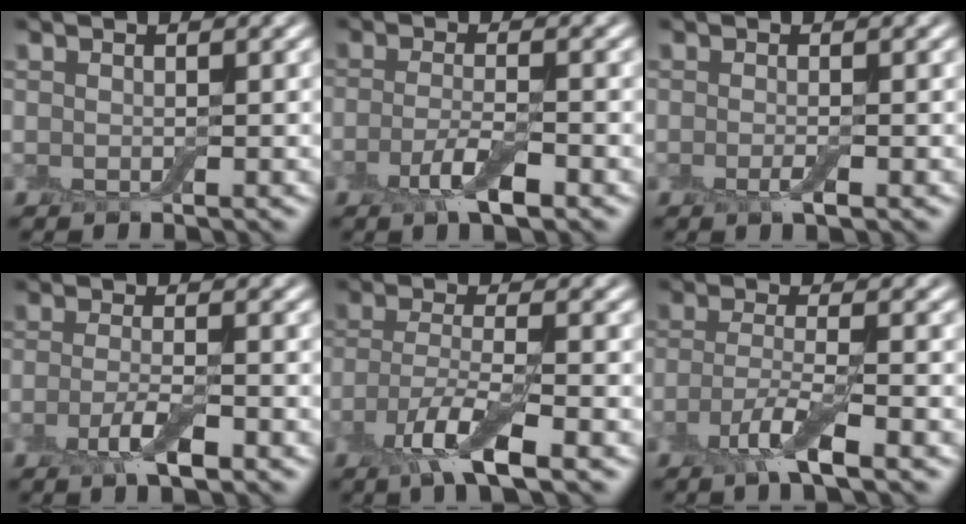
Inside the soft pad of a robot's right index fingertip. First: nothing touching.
{"total": 3.4, "force": [-1.6, 1.0, 2.8], "torque": [-0.059, -0.001, -0.033]}
{"total": 1.2, "force": [-0.5, 0.2, 1.1], "torque": [-0.020, -0.005, -0.011]}
{"total": 3.0, "force": [-1.4, 0.9, 2.5], "torque": [-0.053, -0.002, -0.030]}
{"total": 5.2, "force": [-2.6, 1.3, 4.4], "torque": [-0.090, -0.006, -0.055]}
{"total": 3.8, "force": [-1.9, 0.7, 3.2], "torque": [-0.068, -0.006, -0.044]}